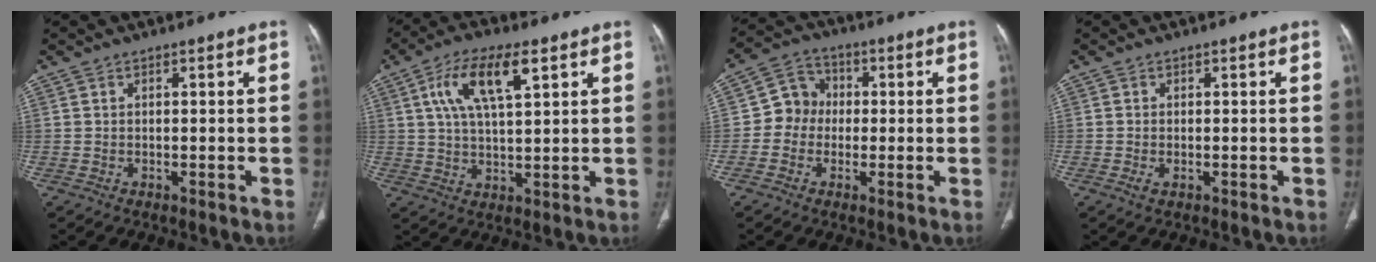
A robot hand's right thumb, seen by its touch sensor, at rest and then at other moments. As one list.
[{"total": 11.2, "force": [4.7, 4.2, 9.2], "torque": [-0.174, -0.001, 0.086]}, {"total": 6.7, "force": [-0.6, 6.1, 2.7], "torque": [-0.016, 0.020, -0.025]}, {"total": 1.1, "force": [-0.5, 0.6, 0.8], "torque": [-0.021, -0.003, -0.008]}]